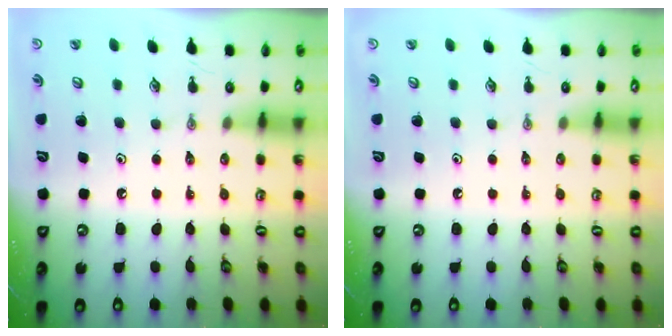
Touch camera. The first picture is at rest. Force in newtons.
{"total": 0.0}